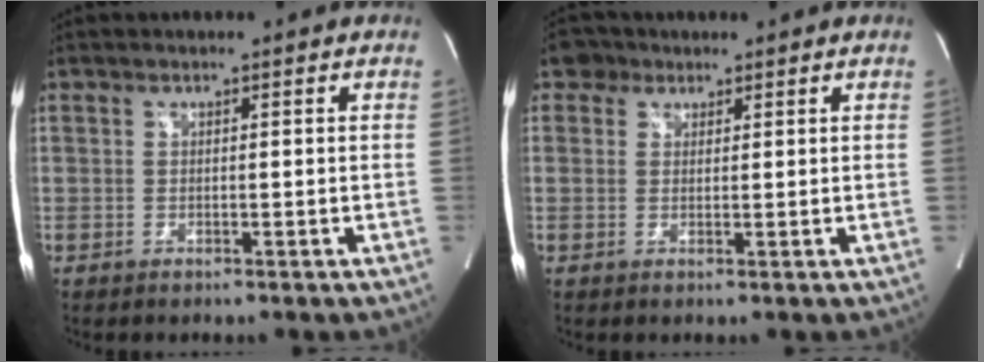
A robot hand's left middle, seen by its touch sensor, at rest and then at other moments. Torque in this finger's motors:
{"motor_torque": [-0.18, -0.08, -0.07, -0.02]}